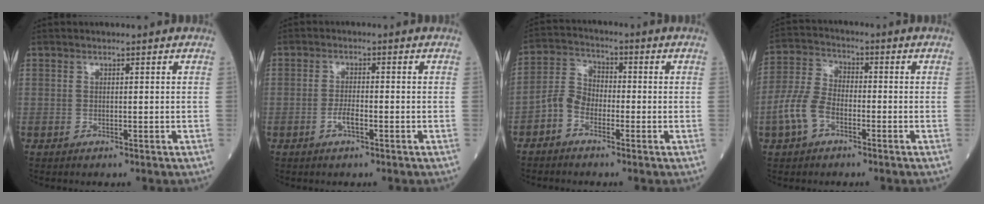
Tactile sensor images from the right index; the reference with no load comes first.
{"total": 2.3, "force": [-1.1, 0.6, 2.0], "torque": [-0.032, 0.002, -0.021]}
{"total": 4.9, "force": [-2.4, 3.3, 2.7], "torque": [-0.055, 0.019, -0.056]}
{"total": 7.3, "force": [-3.2, 4.2, 5.1], "torque": [-0.130, 0.012, -0.069]}